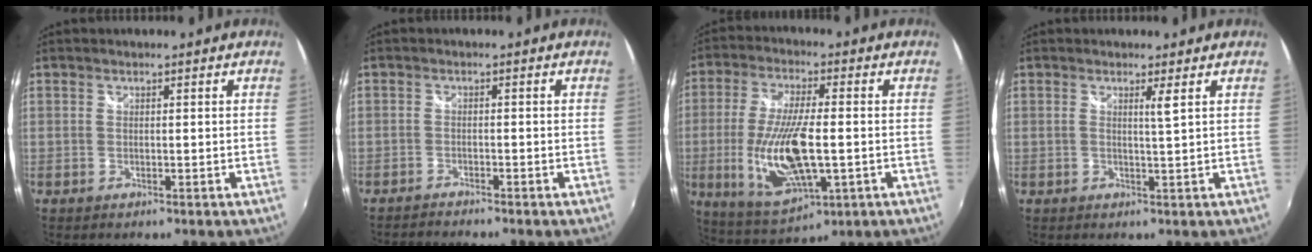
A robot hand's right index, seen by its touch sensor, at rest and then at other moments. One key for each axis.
{"total": 2.8, "fx": -2.8, "fy": -0.1, "fz": 0.5, "tx": -0.026, "ty": -0.010, "tz": -0.050}
{"total": 16.4, "fx": -2.7, "fy": 5.7, "fz": 15.1, "tx": -0.303, "ty": -0.022, "tz": -0.039}
{"total": 1.8, "fx": 0.7, "fy": -0.7, "fz": 1.5, "tx": -0.025, "ty": -0.009, "tz": 0.010}